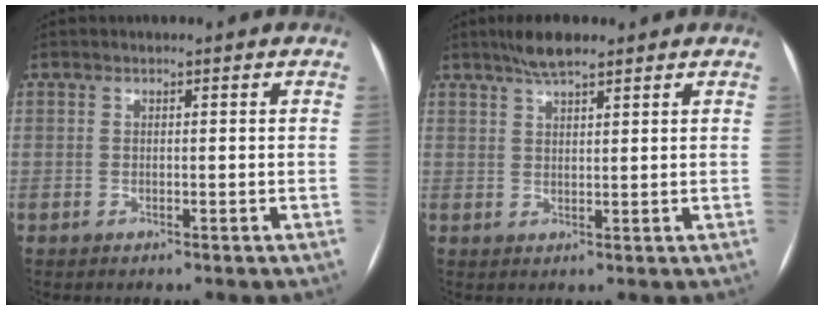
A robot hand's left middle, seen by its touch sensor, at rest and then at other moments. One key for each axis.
{"total": 4.5, "fx": 3.5, "fy": 0.8, "fz": 2.7, "tx": -0.054, "ty": 0.010, "tz": 0.063}